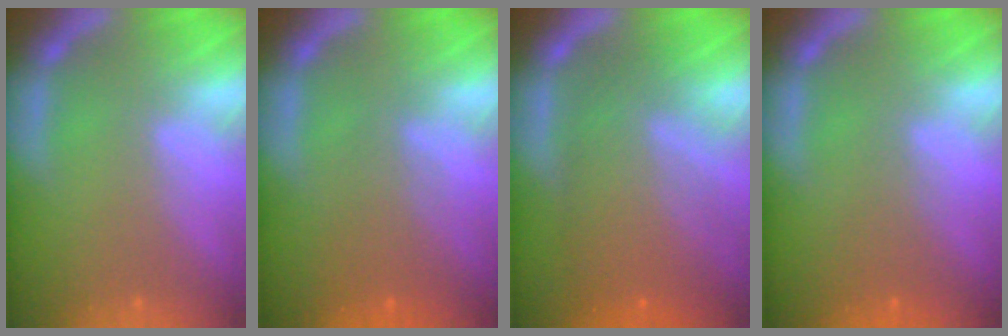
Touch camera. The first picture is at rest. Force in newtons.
{"total": 3.6}
{"total": 8.5}
{"total": 2.0}